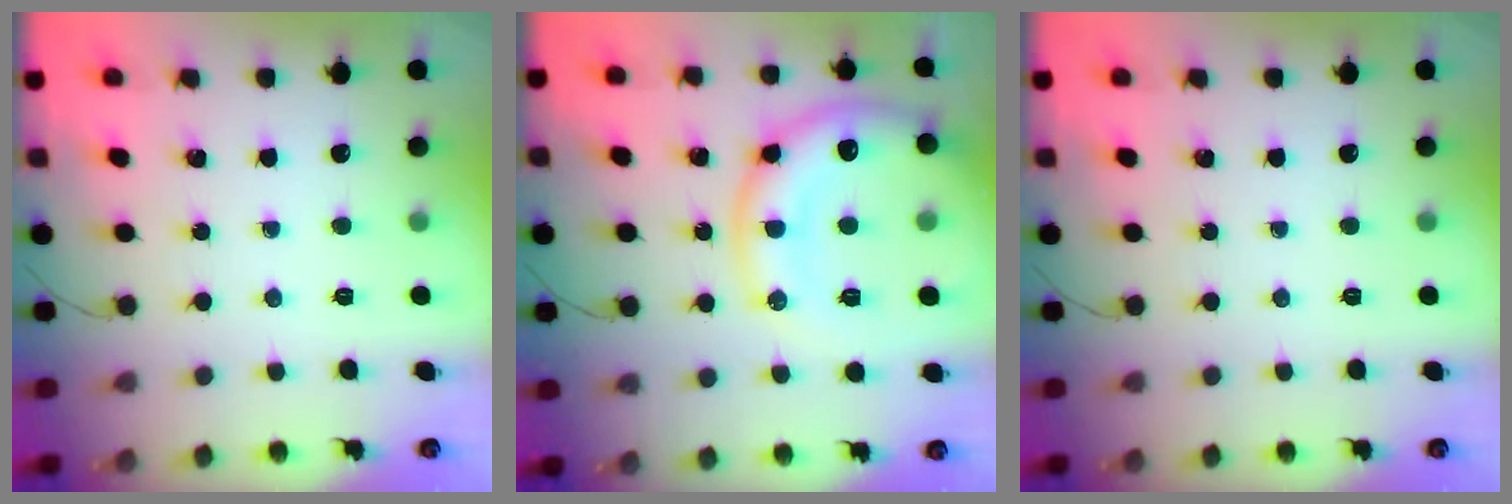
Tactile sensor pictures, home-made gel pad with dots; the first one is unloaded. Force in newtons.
{"total": 19.3, "press": 19.2, "slide": 1.9}
{"total": 0.0}